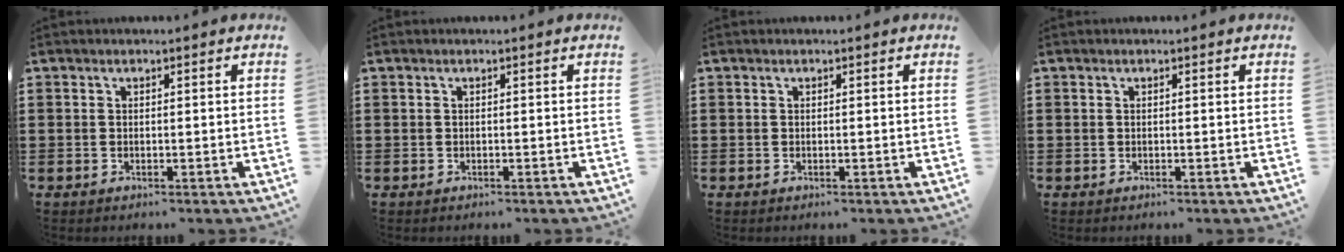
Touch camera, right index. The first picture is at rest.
{"total": 0.0}
{"total": 0.0}
{"total": 0.0}